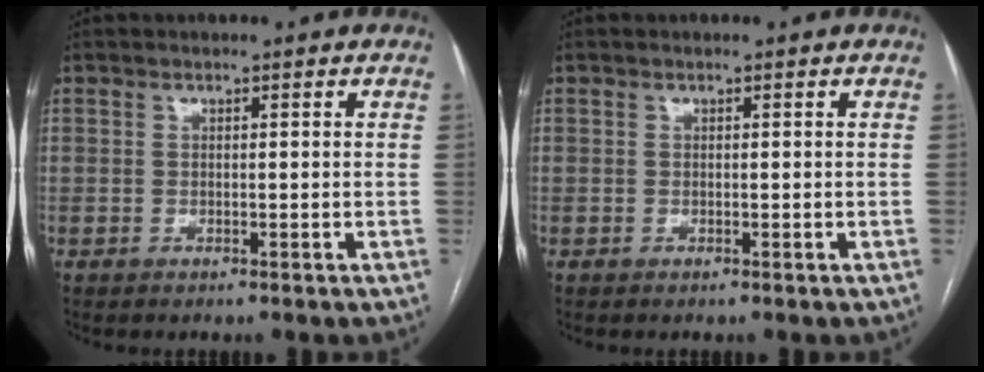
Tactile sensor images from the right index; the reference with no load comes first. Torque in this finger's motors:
{"motor_torque": [0.00, 0.00, 0.00, 0.00]}